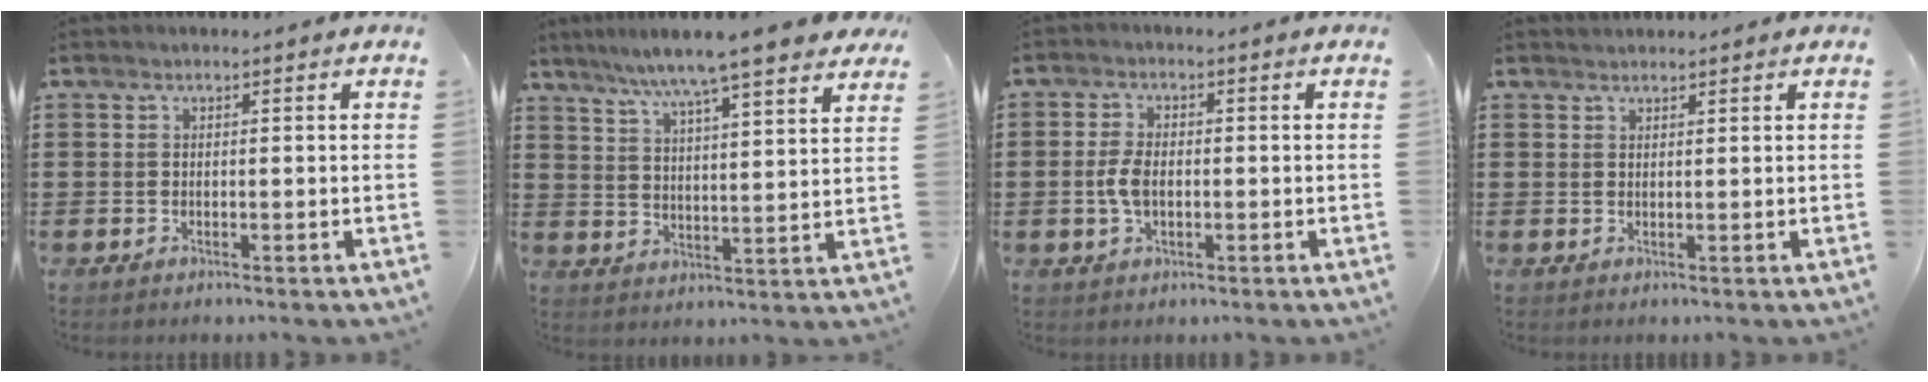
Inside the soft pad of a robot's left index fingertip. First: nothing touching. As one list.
[{"total": 7.6, "force": [6.5, -0.5, 3.8], "torque": [-0.099, -0.034, 0.109]}, {"total": 4.4, "force": [-0.6, 2.4, 3.6], "torque": [-0.096, -0.005, -0.018]}, {"total": 1.0, "force": [0.9, 0.2, 0.1], "torque": [-0.004, 0.001, 0.019]}]